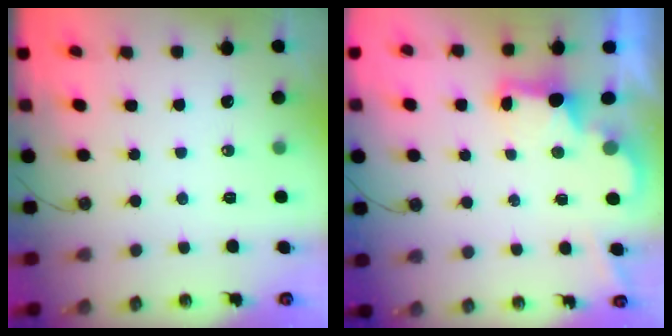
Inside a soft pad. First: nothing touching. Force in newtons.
{"total": 2.4, "press": 2.3, "slide": 0.7}